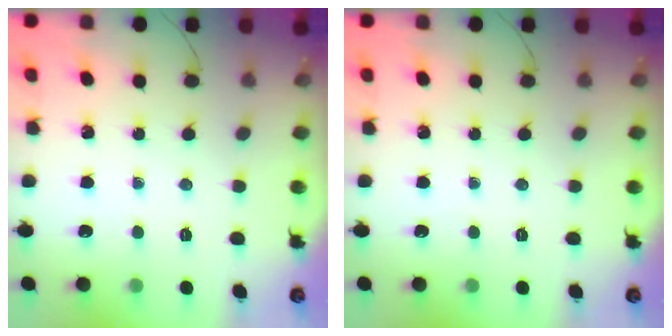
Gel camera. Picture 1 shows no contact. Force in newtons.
{"total": 0.0}